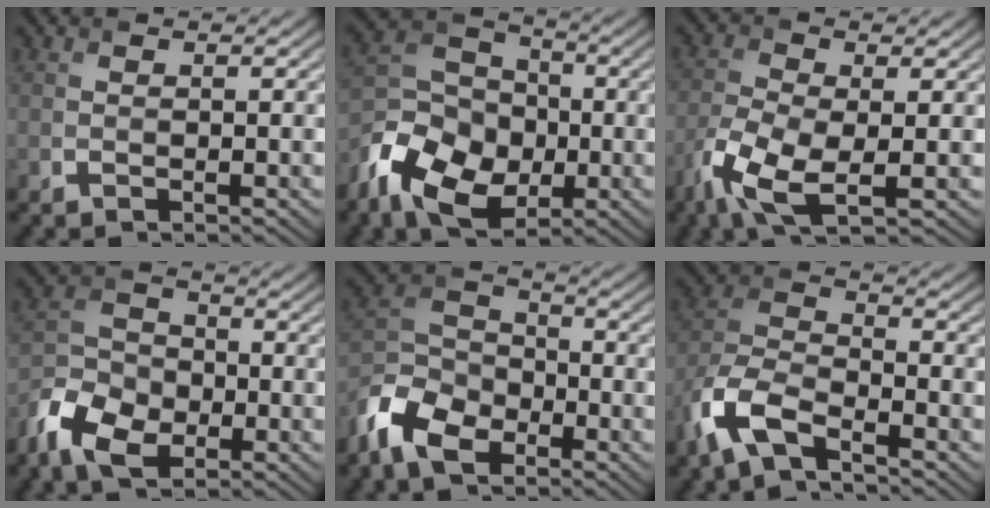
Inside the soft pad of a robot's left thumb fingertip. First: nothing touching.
{"total": 12.1, "force": [-5.0, 8.5, 7.1], "torque": [-0.166, -0.025, -0.108]}
{"total": 7.2, "force": [-3.4, 2.9, 5.7], "torque": [-0.136, -0.013, -0.074]}
{"total": 8.4, "force": [-4.7, 5.2, 4.6], "torque": [-0.108, -0.011, -0.107]}
{"total": 9.4, "force": [-6.0, 5.4, 4.8], "torque": [-0.116, -0.013, -0.142]}
{"total": 8.4, "force": [-5.4, 3.1, 5.7], "torque": [-0.130, -0.005, -0.128]}